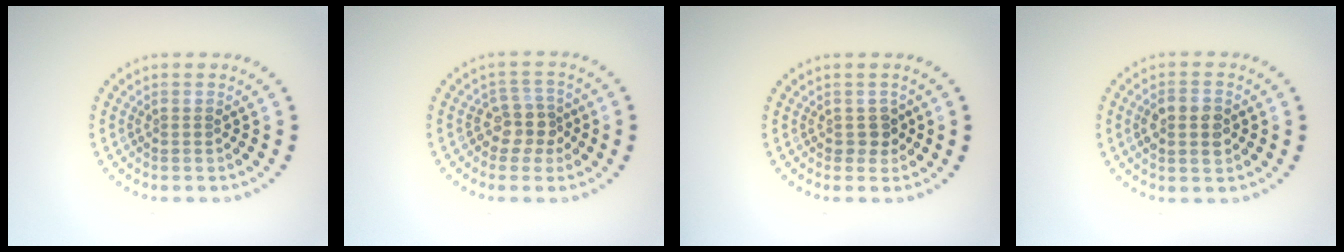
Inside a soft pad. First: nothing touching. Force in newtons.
{"total": 2.6, "press": 2.2, "slide": 1.4}
{"total": 1.3, "press": 1.2, "slide": 0.6}
{"total": 2.9, "press": 2.9, "slide": 0.2}